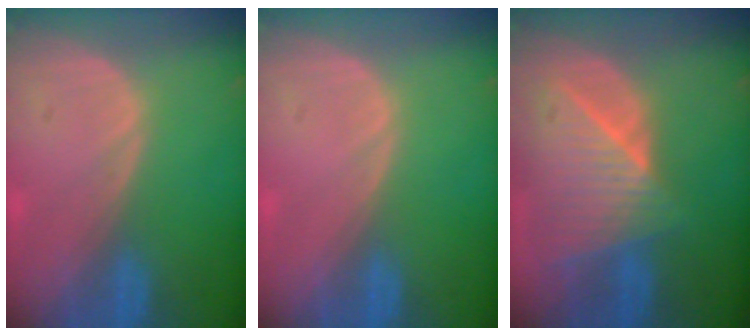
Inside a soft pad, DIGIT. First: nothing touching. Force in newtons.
{"total": 0.0}
{"total": 9.0, "press": 8.1, "slide": 4.1}